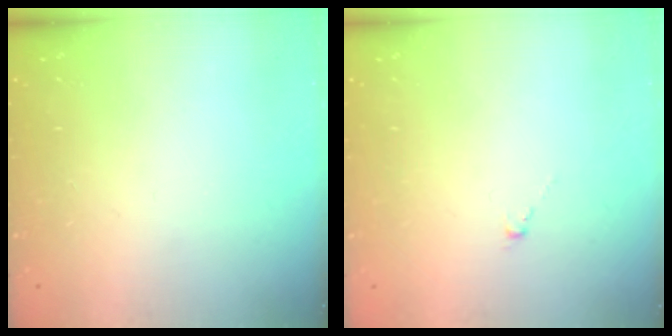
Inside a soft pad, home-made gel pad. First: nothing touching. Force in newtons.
{"total": 0.5, "press": 0.3, "slide": 0.4}